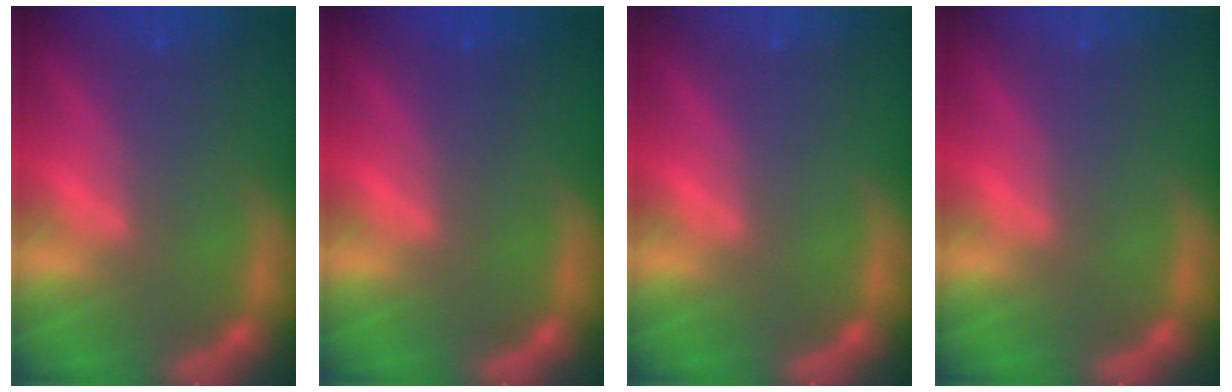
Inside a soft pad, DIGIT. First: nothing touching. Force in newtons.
{"total": 1.0}
{"total": 0.0}
{"total": 0.0}